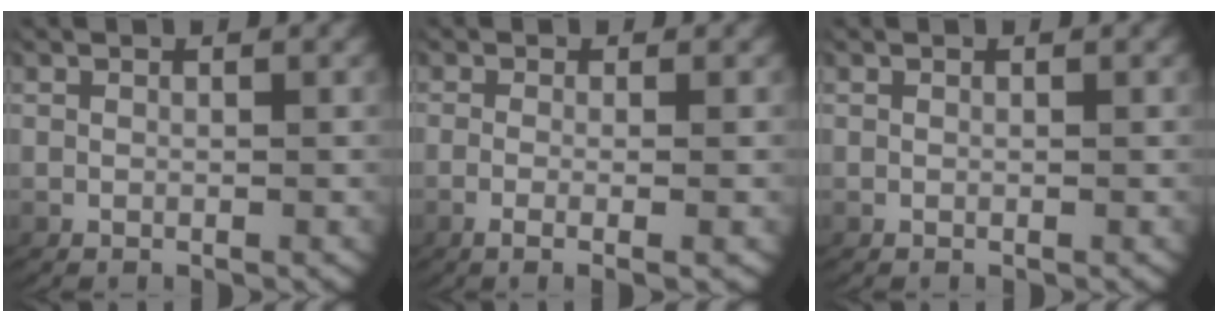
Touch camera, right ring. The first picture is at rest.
{"total": 2.8, "force": [-1.1, 0.3, 2.5], "torque": [-0.053, -0.013, -0.013]}
{"total": 0.0}